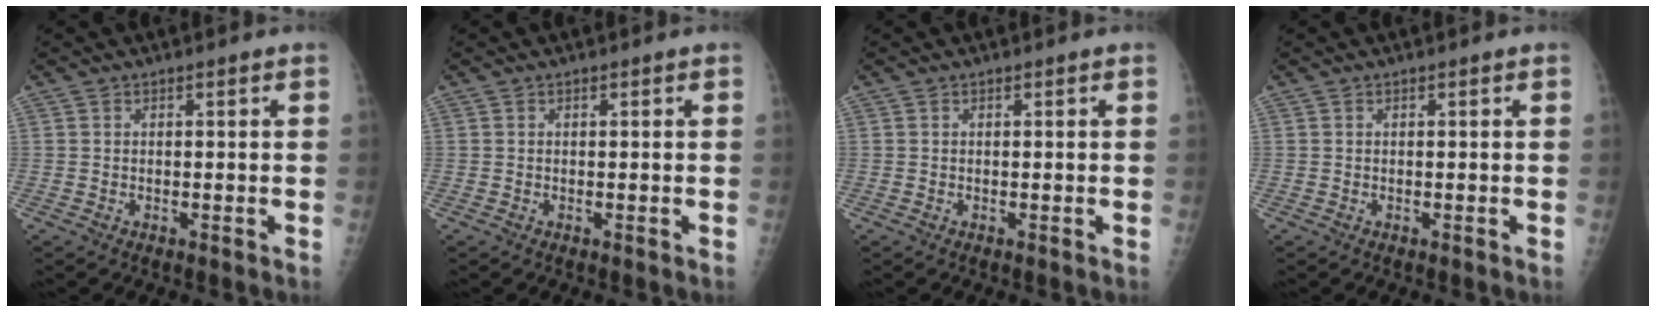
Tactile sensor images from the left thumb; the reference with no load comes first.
{"total": 0.0}
{"total": 0.0}
{"total": 0.0}